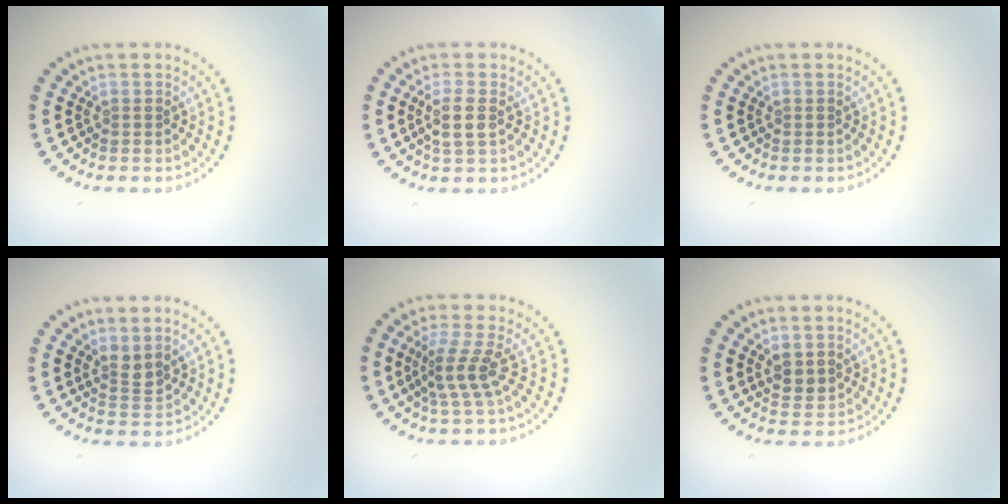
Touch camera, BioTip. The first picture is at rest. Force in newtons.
{"total": 2.3, "press": 2.0, "slide": 1.0}
{"total": 0.0}
{"total": 1.7, "press": 1.4, "slide": 1.1}
{"total": 2.8, "press": 1.9, "slide": 2.1}
{"total": 1.8, "press": 1.7, "slide": 0.7}